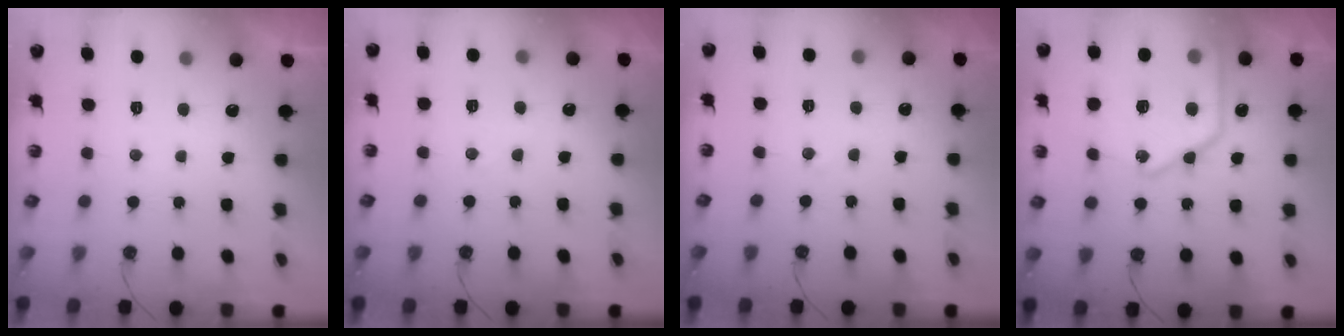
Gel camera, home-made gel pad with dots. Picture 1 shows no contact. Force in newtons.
{"total": 5.7, "press": 5.7, "slide": 0.7}
{"total": 4.3, "press": 4.3, "slide": 0.7}
{"total": 24.1, "press": 23.9, "slide": 2.6}